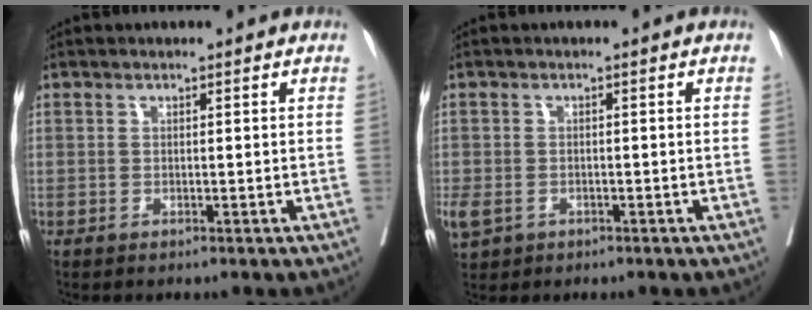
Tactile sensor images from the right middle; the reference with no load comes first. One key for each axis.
{"total": 5.7, "fx": -2.9, "fy": 3.9, "fz": 2.9, "tx": -0.081, "ty": -0.006, "tz": -0.042}